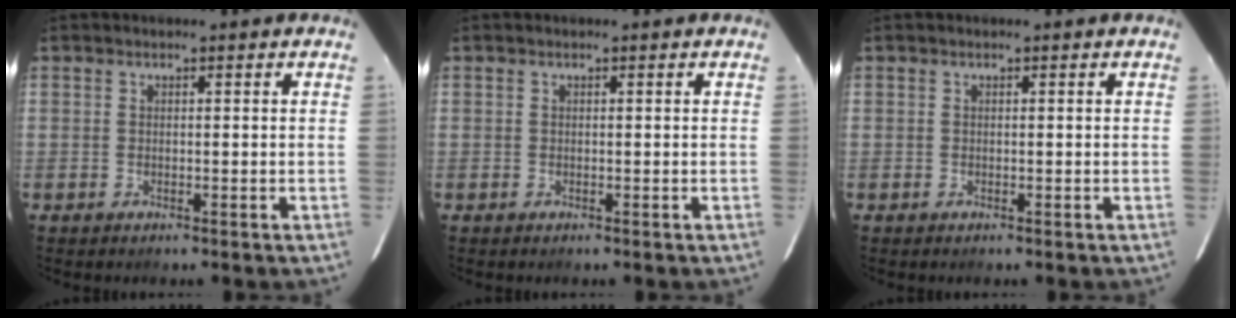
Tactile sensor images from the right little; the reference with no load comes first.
{"total": 0.0}
{"total": 0.0}